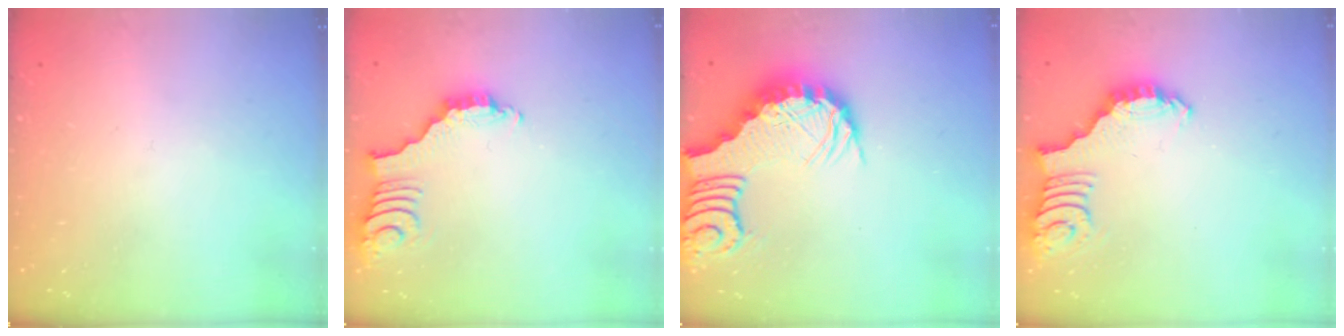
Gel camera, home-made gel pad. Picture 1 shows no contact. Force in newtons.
{"total": 3.1, "press": 3.1, "slide": 0.4}
{"total": 3.7, "press": 3.6, "slide": 0.7}
{"total": 2.5, "press": 2.5, "slide": 0.5}